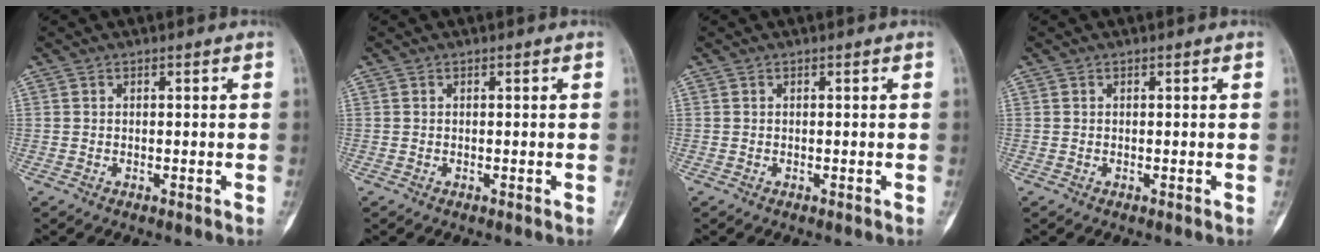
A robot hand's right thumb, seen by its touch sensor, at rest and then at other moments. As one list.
[{"total": 0.0}, {"total": 0.0}, {"total": 0.0}]